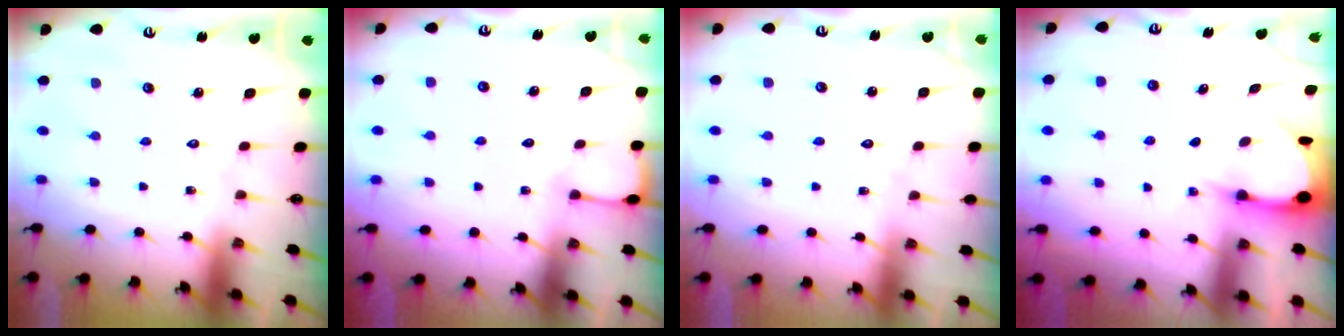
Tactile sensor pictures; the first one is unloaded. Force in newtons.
{"total": 2.9, "press": 2.9, "slide": 0.3}
{"total": 2.3, "press": 2.3, "slide": 0.2}
{"total": 3.5, "press": 3.5, "slide": 0.3}